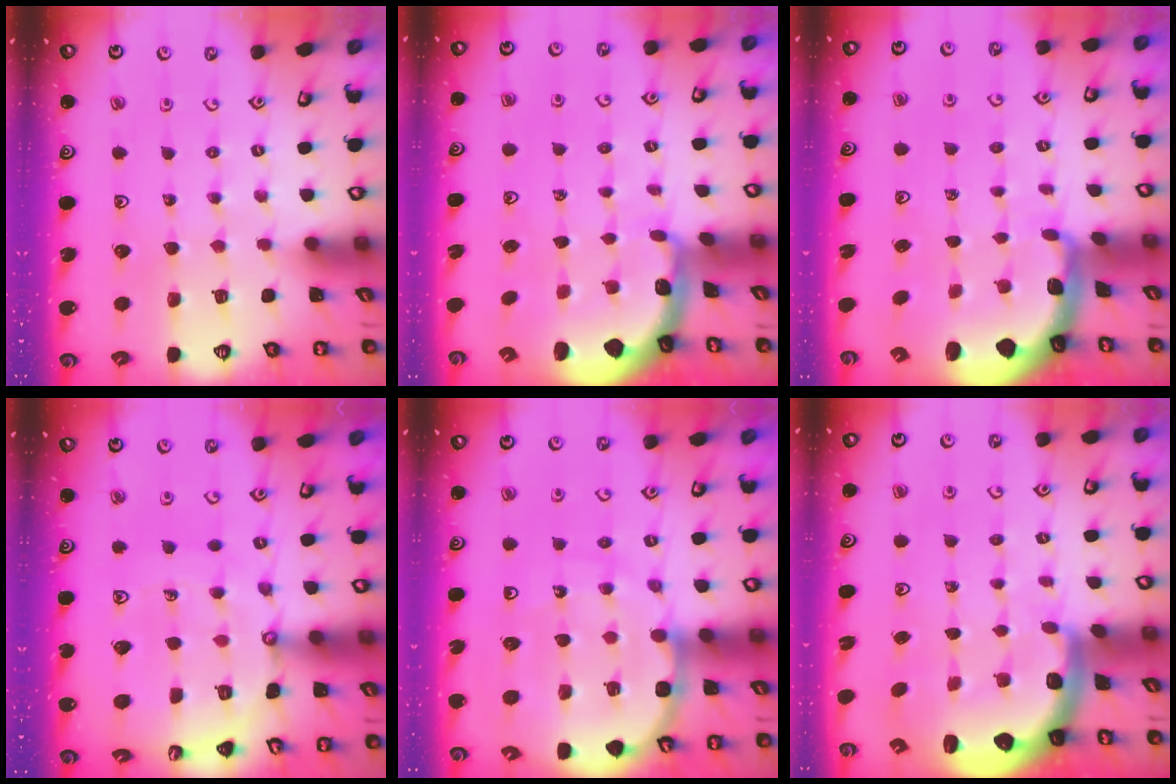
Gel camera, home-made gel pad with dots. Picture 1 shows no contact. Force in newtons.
{"total": 1.0, "press": 0.9, "slide": 0.4}
{"total": 1.9, "press": 1.9, "slide": 0.4}
{"total": 12.9, "press": 12.8, "slide": 1.6}
{"total": 12.7, "press": 12.4, "slide": 2.8}
{"total": 2.8, "press": 2.4, "slide": 1.4}